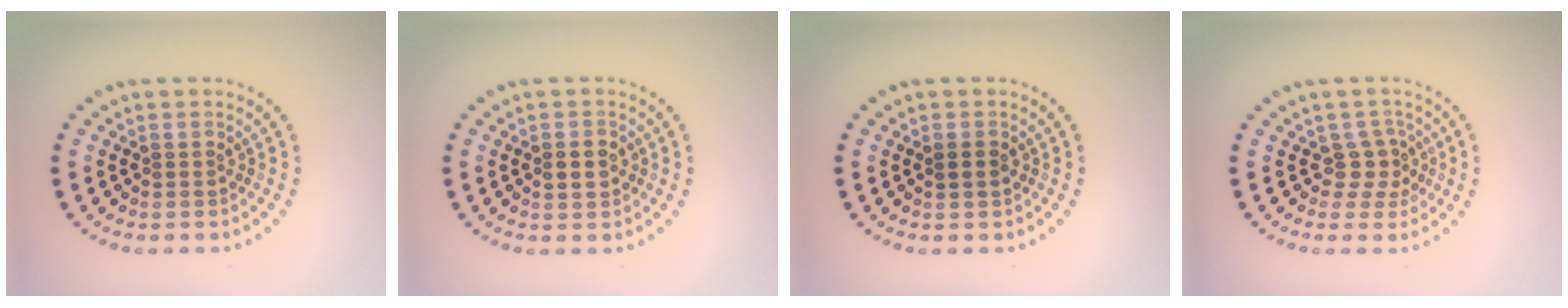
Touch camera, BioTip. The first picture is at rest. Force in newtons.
{"total": 1.8, "press": 1.8, "slide": 0.1}
{"total": 1.2, "press": 1.1, "slide": 0.3}
{"total": 2.1, "press": 1.6, "slide": 1.4}